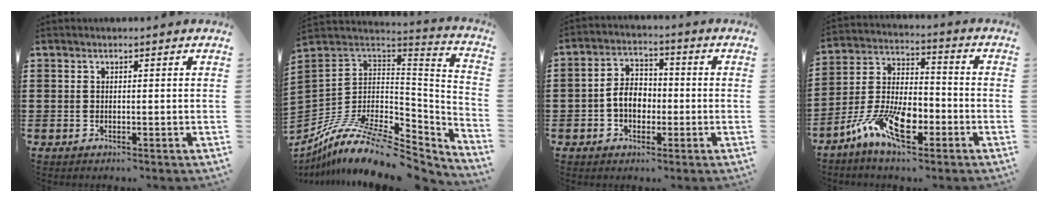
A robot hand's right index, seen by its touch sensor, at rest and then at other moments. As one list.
[{"total": 13.0, "force": [-9.0, 4.5, 8.2], "torque": [-0.162, 0.018, -0.167]}, {"total": 5.2, "force": [-1.2, 3.8, 3.3], "torque": [-0.073, 0.008, -0.026]}, {"total": 11.0, "force": [-6.1, 4.9, 7.7], "torque": [-0.176, 0.007, -0.119]}]